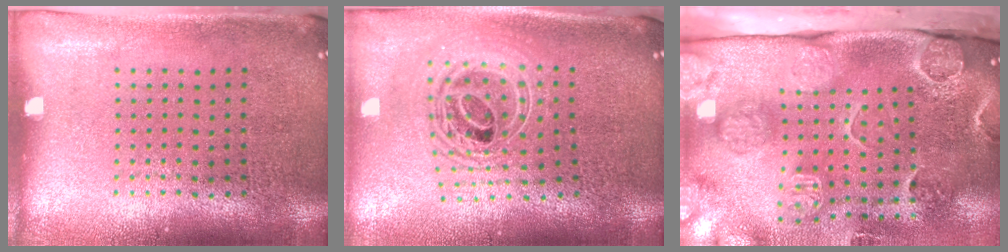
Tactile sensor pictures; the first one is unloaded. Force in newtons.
{"total": 2.4, "press": 1.8, "slide": 1.6}
{"total": 4.5, "press": 3.4, "slide": 3.0}